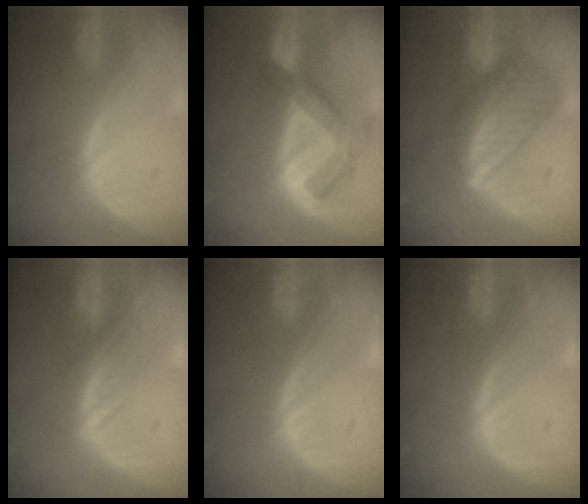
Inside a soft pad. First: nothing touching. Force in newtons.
{"total": 7.5, "press": 6.5, "slide": 3.8}
{"total": 8.5, "press": 7.5, "slide": 4.2}
{"total": 2.0, "press": 2.0, "slide": 0.2}
{"total": 0.0}
{"total": 0.0}